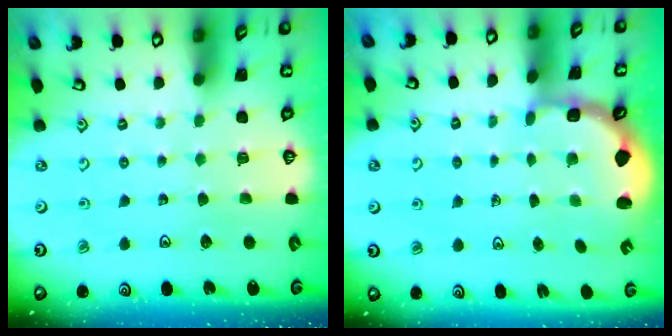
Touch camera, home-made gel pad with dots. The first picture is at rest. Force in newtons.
{"total": 3.0, "press": 2.0, "slide": 2.2}